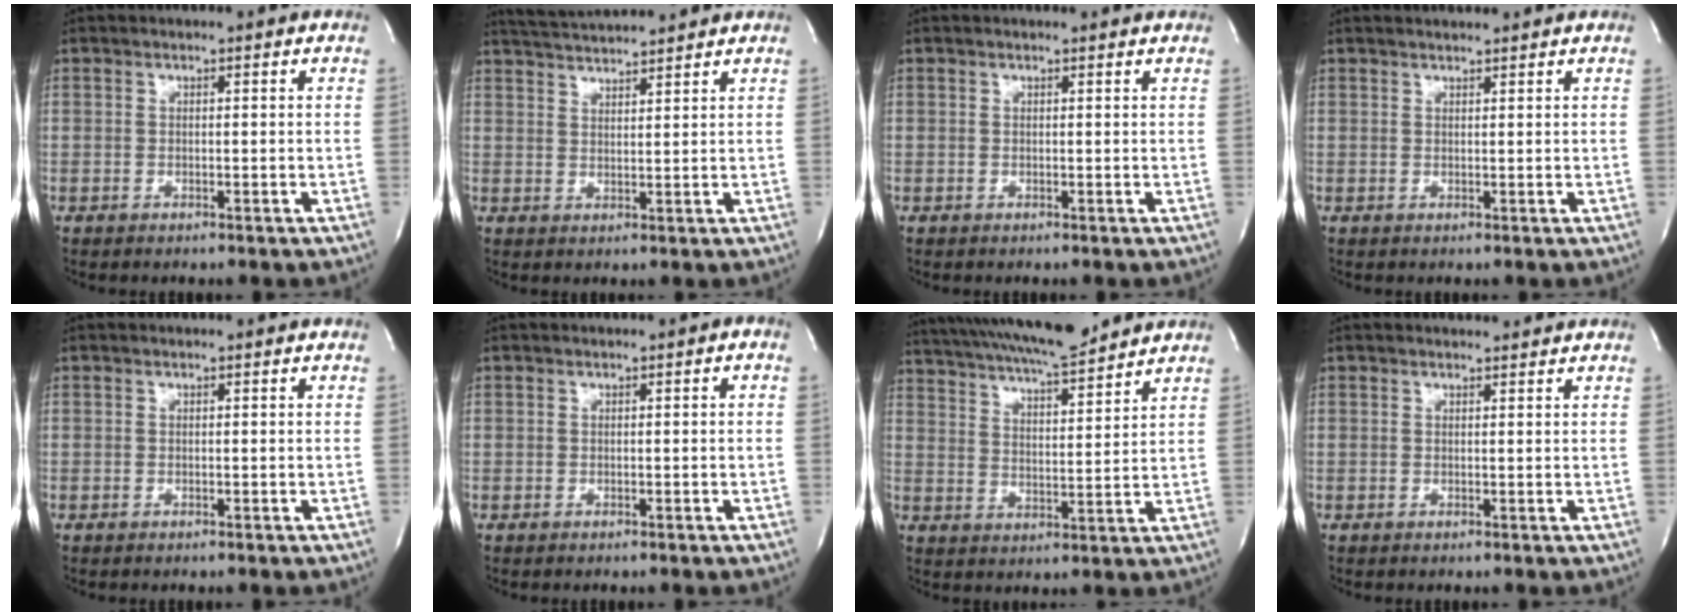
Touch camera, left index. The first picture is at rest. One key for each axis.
{"total": 7.8, "fx": 7.4, "fy": 0.0, "fz": 2.2, "tx": -0.048, "ty": 0.022, "tz": 0.124}
{"total": 1.8, "fx": 1.7, "fy": 0.2, "fz": 0.4, "tx": -0.010, "ty": 0.006, "tz": 0.016}
{"total": 2.2, "fx": 2.1, "fy": 0.1, "fz": 0.4, "tx": -0.006, "ty": 0.012, "tz": 0.035}
{"total": 0.0}
{"total": 0.8, "fx": -0.2, "fy": 0.4, "fz": 0.6, "tx": -0.008, "ty": 0.000, "tz": -0.005}
{"total": 17.4, "fx": 15.3, "fy": 2.0, "fz": 8.1, "tx": -0.151, "ty": 0.024, "tz": 0.243}
{"total": 1.7, "fx": 1.7, "fy": 0.3, "fz": 0.2, "tx": -0.012, "ty": 0.004, "tz": 0.023}